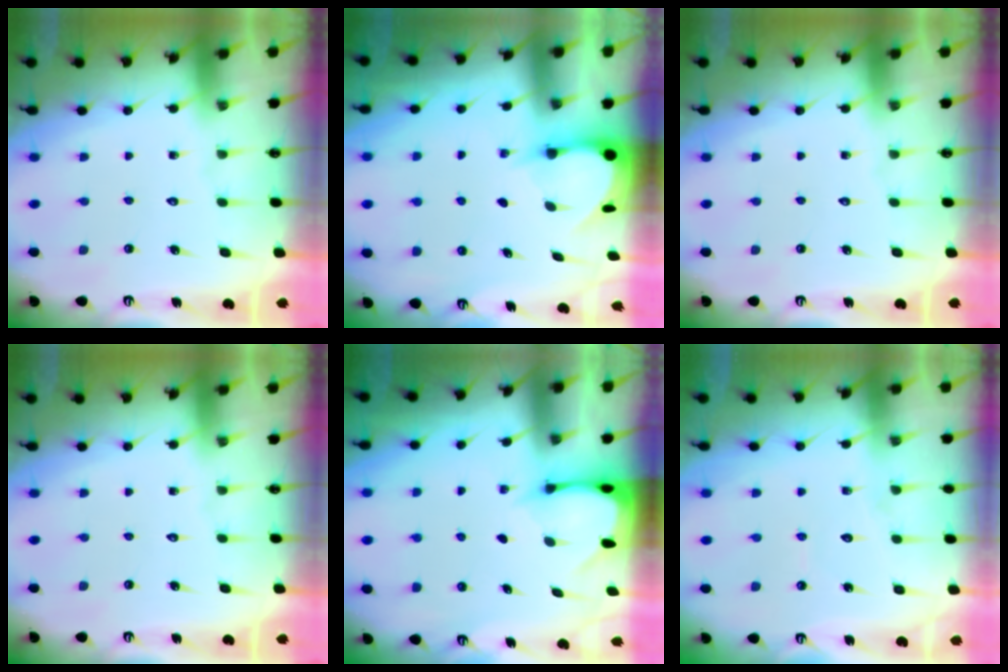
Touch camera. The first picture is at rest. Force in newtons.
{"total": 3.5, "press": 3.4, "slide": 0.4}
{"total": 0.0}
{"total": 0.0}
{"total": 2.6, "press": 2.5, "slide": 0.3}
{"total": 3.9, "press": 3.9, "slide": 0.3}